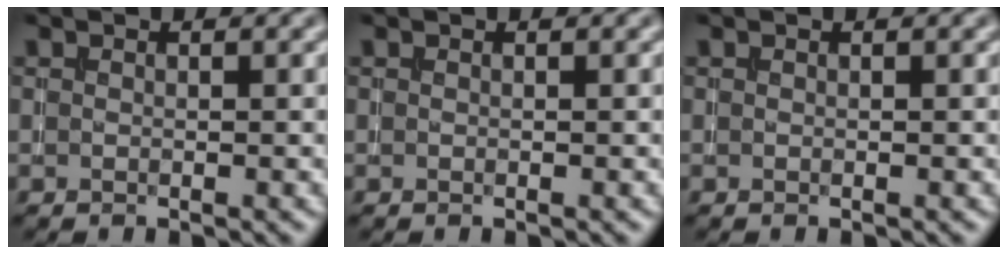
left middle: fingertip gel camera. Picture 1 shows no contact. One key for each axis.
{"total": 0.0}
{"total": 0.0}